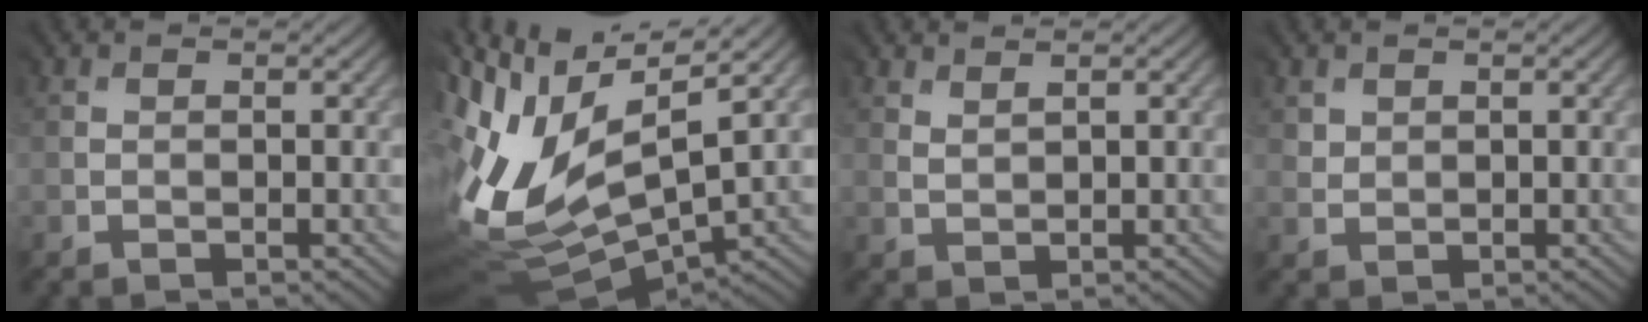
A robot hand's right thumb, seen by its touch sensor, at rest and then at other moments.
{"total": 13.1, "force": [3.1, 5.8, 11.3], "torque": [-0.261, -0.002, 0.068]}
{"total": 2.3, "force": [2.1, -0.1, -0.9], "torque": [0.016, 0.006, 0.045]}
{"total": 2.7, "force": [2.2, 1.6, -0.3], "torque": [0.009, 0.003, 0.040]}